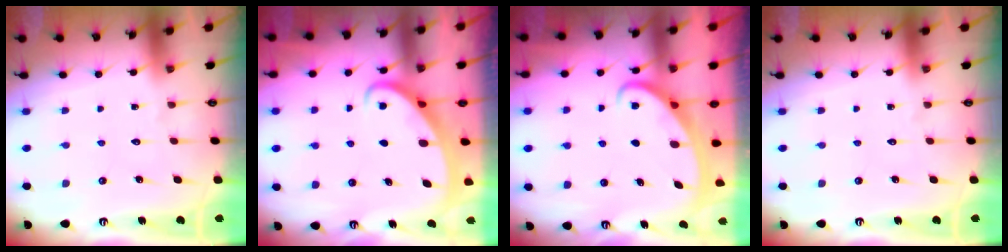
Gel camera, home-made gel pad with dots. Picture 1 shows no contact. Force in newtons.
{"total": 2.6, "press": 2.6, "slide": 0.3}
{"total": 2.5, "press": 2.4, "slide": 0.3}
{"total": 0.0}